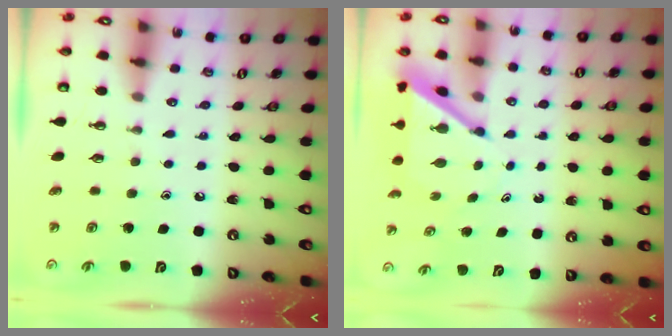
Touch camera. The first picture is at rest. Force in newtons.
{"total": 5.6, "press": 5.6, "slide": 0.5}